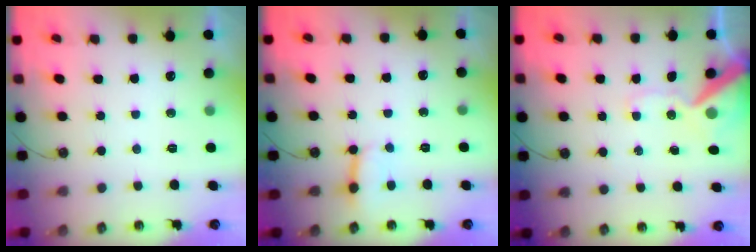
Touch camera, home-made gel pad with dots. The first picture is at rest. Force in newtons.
{"total": 3.6, "press": 3.6, "slide": 0.5}
{"total": 11.8, "press": 11.7, "slide": 1.8}